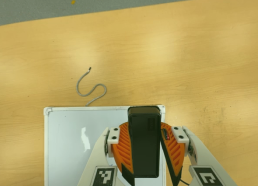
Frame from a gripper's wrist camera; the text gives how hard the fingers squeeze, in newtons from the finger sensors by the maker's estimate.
{"total": 10.7, "left": 9.7, "right": 11.7}